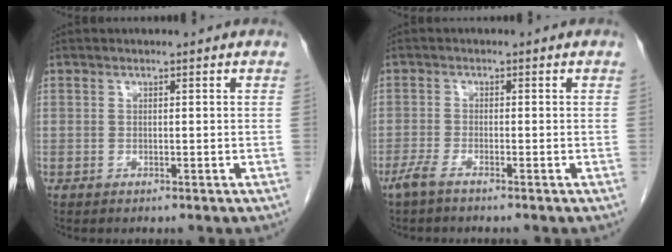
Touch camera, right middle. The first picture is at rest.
{"total": 2.2, "force": [-1.7, 0.1, 1.3], "torque": [-0.034, -0.004, -0.039]}